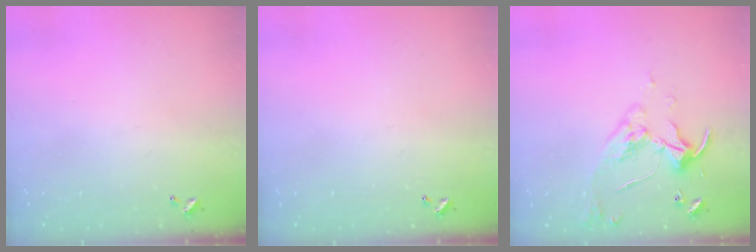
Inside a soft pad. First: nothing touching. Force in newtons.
{"total": 0.0}
{"total": 5.6, "press": 5.5, "slide": 0.7}